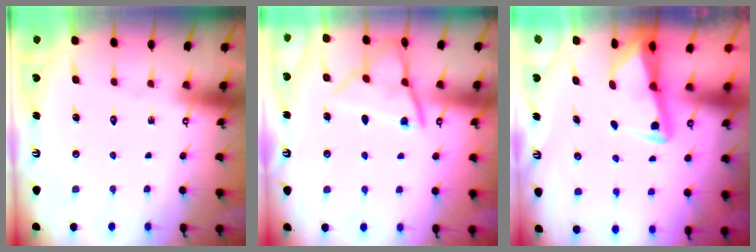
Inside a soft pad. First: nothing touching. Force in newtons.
{"total": 11.0, "press": 11.0, "slide": 0.4}
{"total": 2.9, "press": 2.9, "slide": 0.4}